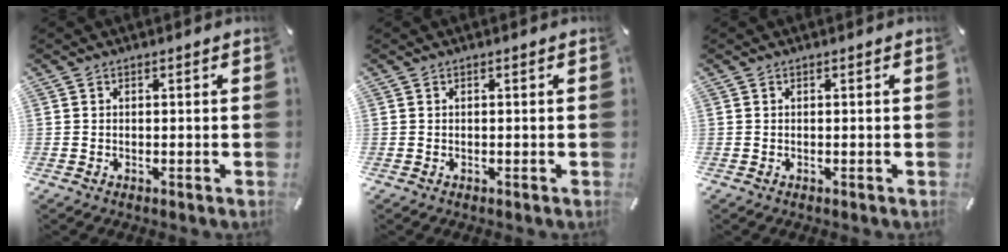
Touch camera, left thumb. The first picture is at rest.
{"total": 0.0}
{"total": 0.0}